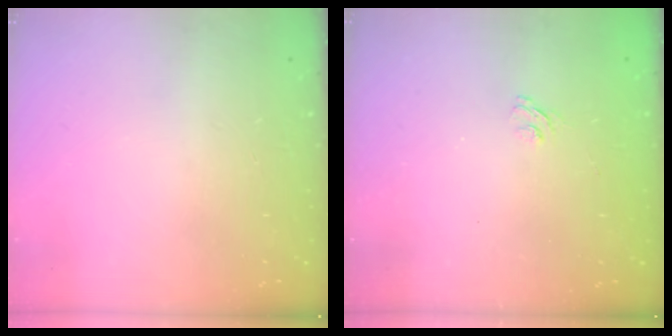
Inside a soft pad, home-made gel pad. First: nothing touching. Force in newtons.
{"total": 3.1, "press": 2.8, "slide": 1.3}